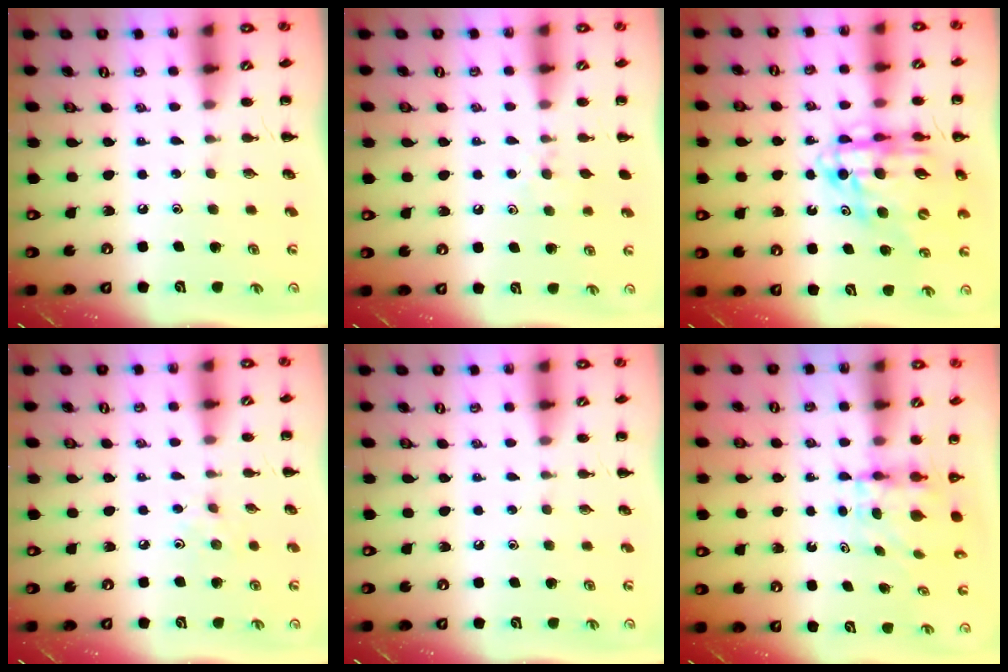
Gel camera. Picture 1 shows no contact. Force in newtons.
{"total": 5.4, "press": 5.2, "slide": 1.7}
{"total": 15.1, "press": 14.5, "slide": 4.2}
{"total": 3.1, "press": 2.8, "slide": 1.2}
{"total": 0.0}
{"total": 4.1, "press": 4.1, "slide": 0.5}